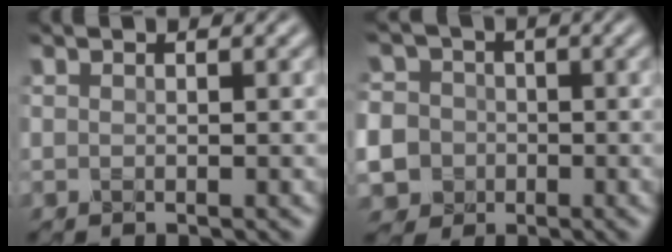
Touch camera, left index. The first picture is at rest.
{"total": 13.5, "force": [-4.3, 12.3, 3.5], "torque": [-0.111, -0.021, -0.113]}